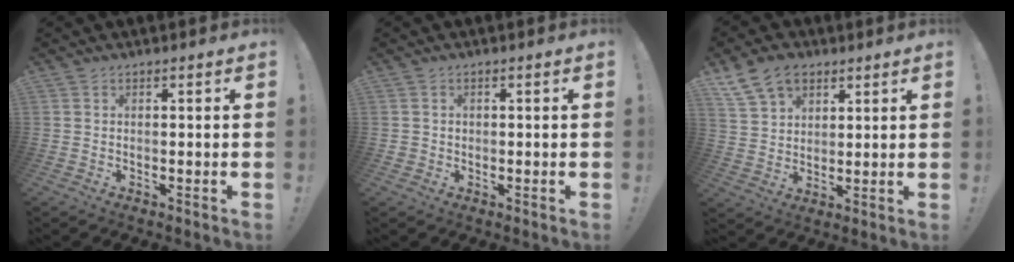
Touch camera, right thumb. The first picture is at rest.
{"total": 1.4, "force": [0.0, 1.4, 0.4], "torque": [-0.006, 0.004, -0.001]}
{"total": 11.1, "force": [6.7, 7.6, 4.4], "torque": [-0.070, -0.031, 0.133]}